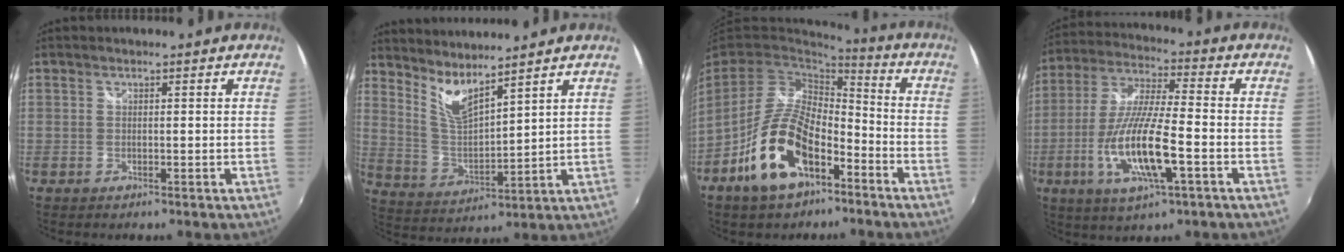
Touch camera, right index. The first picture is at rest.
{"total": 7.7, "force": [6.5, 0.9, 4.1], "torque": [-0.080, -0.018, 0.132]}
{"total": 16.0, "force": [-8.5, 7.9, 11.0], "torque": [-0.221, -0.001, -0.146]}
{"total": 15.5, "force": [-5.2, 3.2, 14.2], "torque": [-0.294, -0.016, -0.097]}